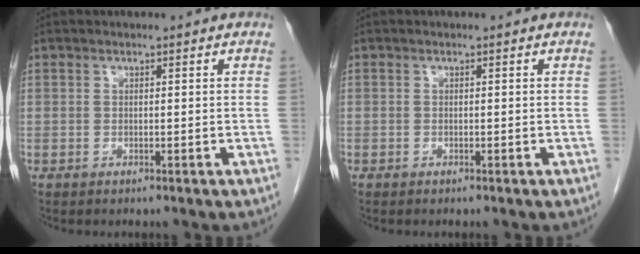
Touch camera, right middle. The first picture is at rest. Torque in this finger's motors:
{"motor_torque": [-0.12, -0.20, -0.64, -0.18]}